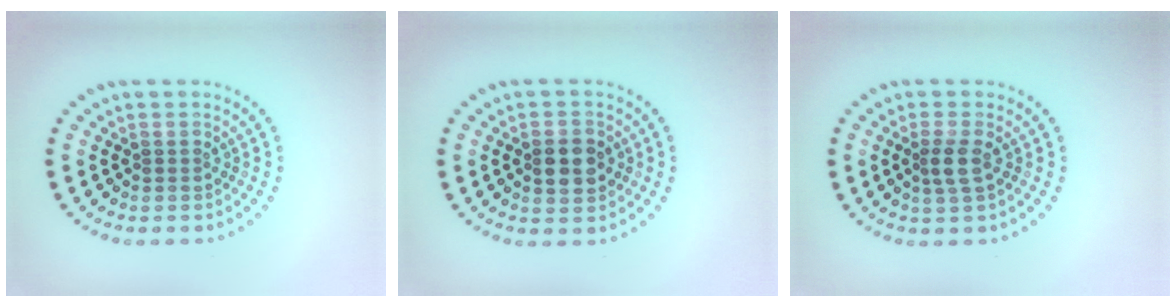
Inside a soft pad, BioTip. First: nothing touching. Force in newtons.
{"total": 3.4, "press": 3.4, "slide": 0.1}
{"total": 1.9, "press": 1.7, "slide": 0.9}